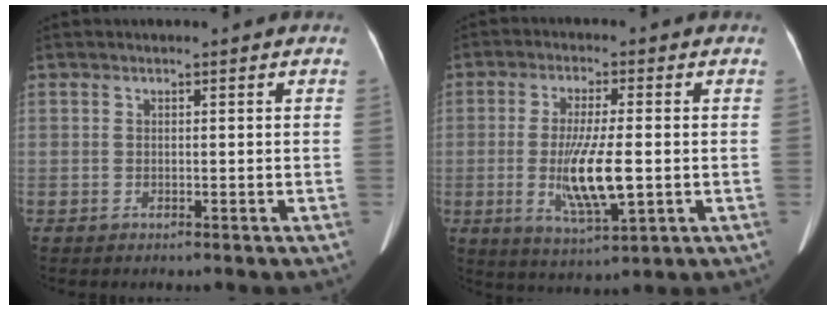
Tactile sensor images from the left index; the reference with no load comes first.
{"total": 9.6, "force": [-1.3, 1.6, 9.4], "torque": [-0.183, -0.019, -0.018]}